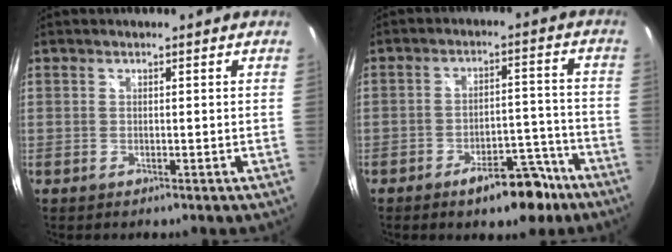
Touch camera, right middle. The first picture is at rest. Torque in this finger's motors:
{"motor_torque": [1.02, -1.11, 0.32, 0.05]}